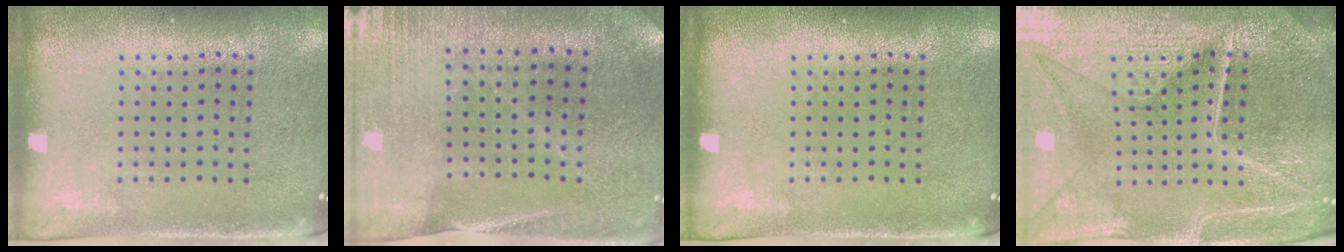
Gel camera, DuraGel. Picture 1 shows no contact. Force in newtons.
{"total": 0.8, "press": 0.8, "slide": 0.1}
{"total": 0.0}
{"total": 6.1, "press": 5.5, "slide": 2.7}